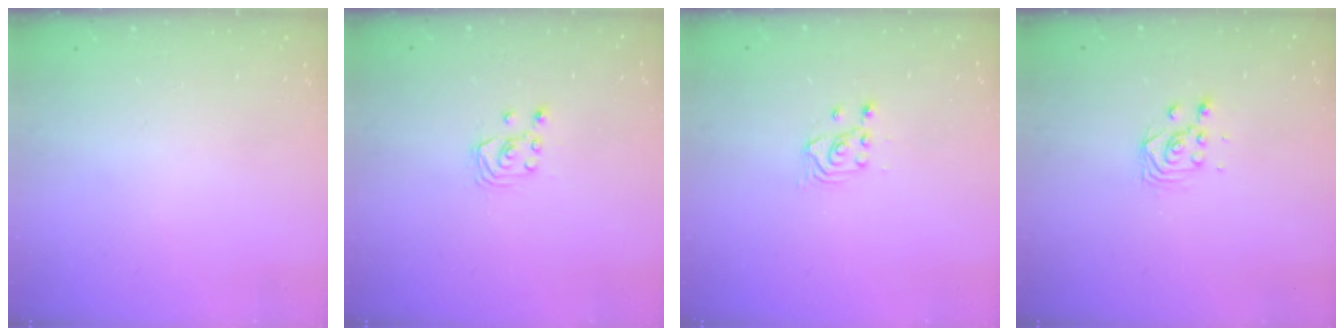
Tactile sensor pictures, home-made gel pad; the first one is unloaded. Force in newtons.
{"total": 2.9, "press": 2.8, "slide": 0.3}
{"total": 2.7, "press": 2.7, "slide": 0.3}
{"total": 2.8, "press": 2.8, "slide": 0.3}